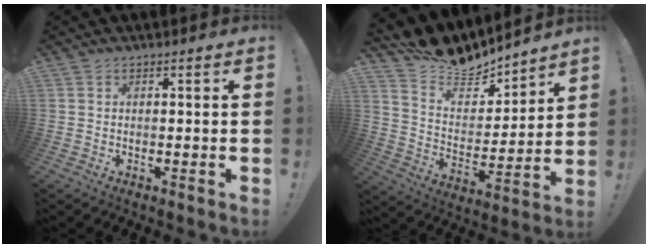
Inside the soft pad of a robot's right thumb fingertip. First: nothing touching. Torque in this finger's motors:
{"motor_torque": [-0.23, 0.59, 0.24, 0.33, 0.00]}